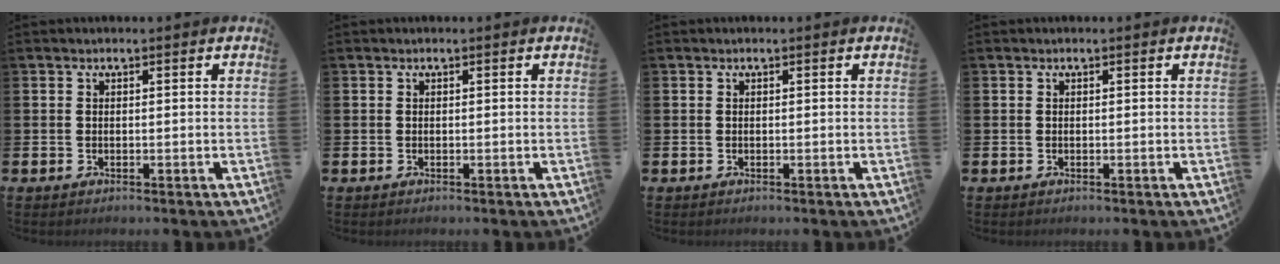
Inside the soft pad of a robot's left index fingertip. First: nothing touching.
{"total": 0.0}
{"total": 0.0}
{"total": 0.0}